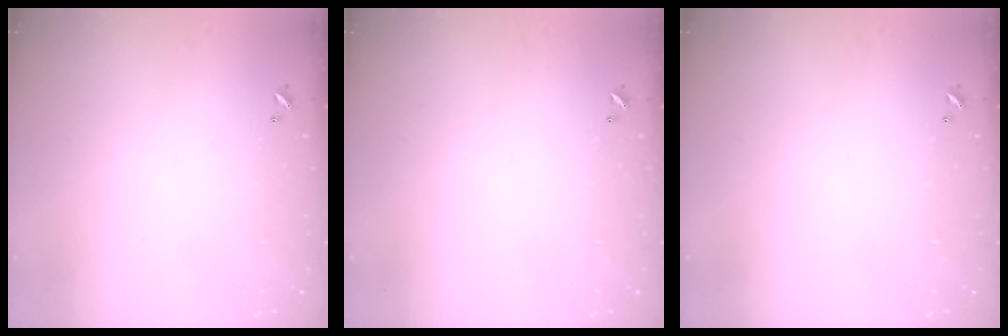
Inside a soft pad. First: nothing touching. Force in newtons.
{"total": 0.0}
{"total": 0.0}